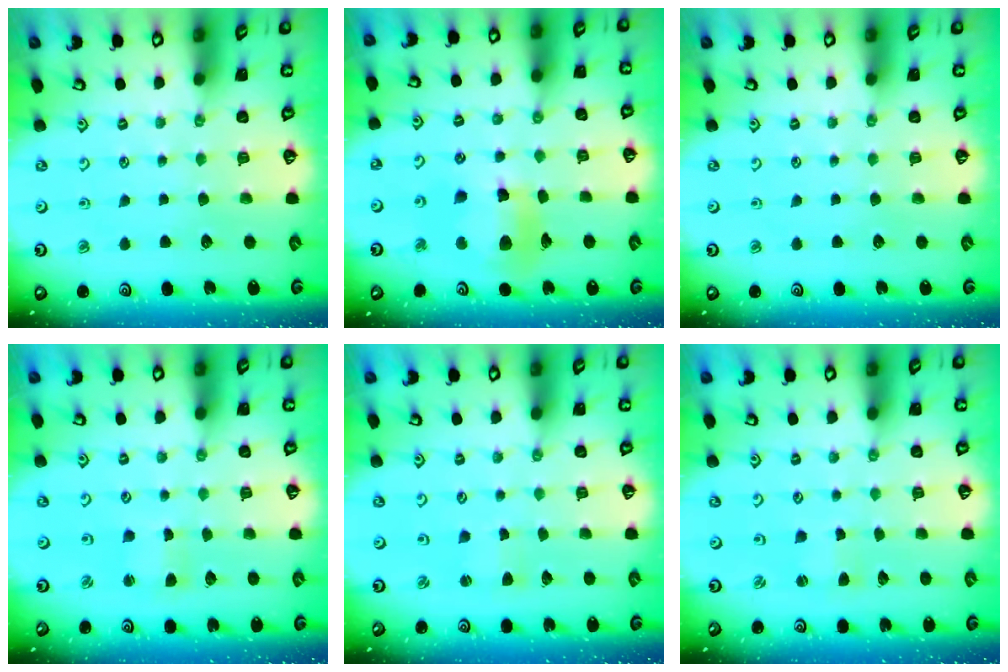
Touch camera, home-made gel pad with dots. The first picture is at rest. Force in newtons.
{"total": 13.1, "press": 13.0, "slide": 1.5}
{"total": 0.0}
{"total": 1.7, "press": 1.7, "slide": 0.2}
{"total": 2.1, "press": 2.1, "slide": 0.3}
{"total": 1.6, "press": 1.5, "slide": 0.3}